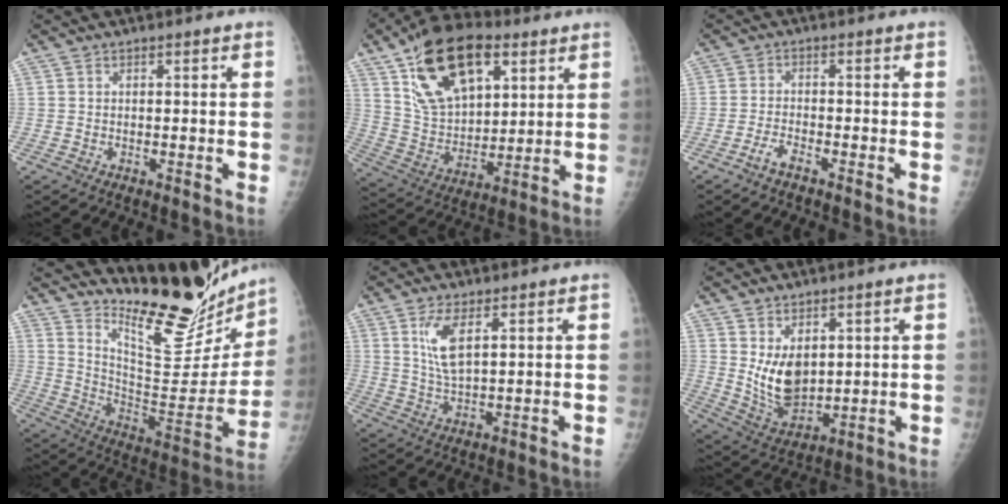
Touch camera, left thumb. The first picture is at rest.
{"total": 20.9, "force": [10.0, 11.4, 14.4], "torque": [-0.212, -0.028, 0.182]}
{"total": 2.4, "force": [-1.8, 0.5, 1.5], "torque": [-0.038, 0.009, -0.038]}
{"total": 24.4, "force": [20.8, 6.2, 11.1], "torque": [-0.125, -0.158, 0.308]}
{"total": 6.4, "force": [2.6, 2.3, 5.4], "torque": [-0.106, -0.016, 0.059]}
{"total": 9.2, "force": [2.5, 5.6, 6.9], "torque": [-0.101, -0.031, 0.069]}